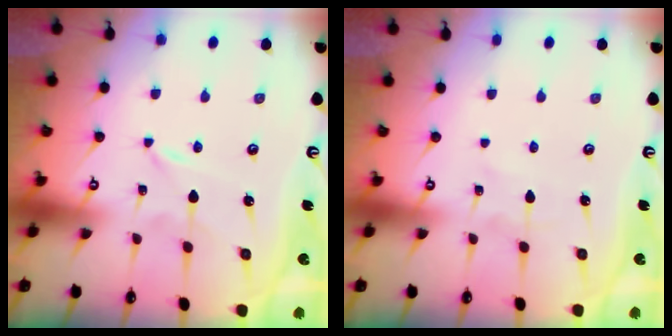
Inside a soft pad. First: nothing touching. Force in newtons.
{"total": 0.7, "press": 0.7, "slide": 0.0}